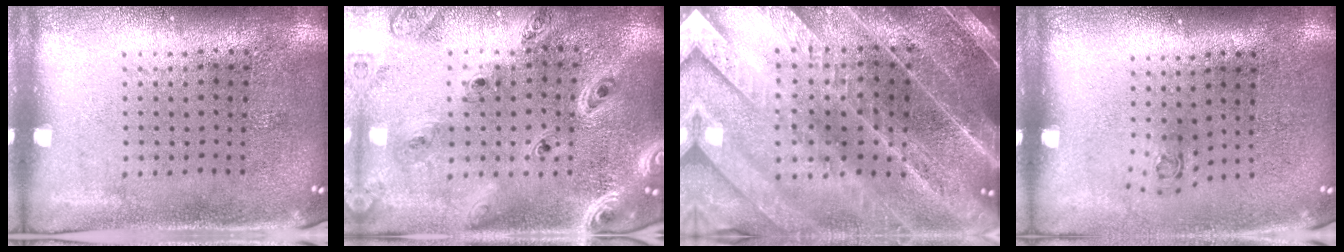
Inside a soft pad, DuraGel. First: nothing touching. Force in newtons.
{"total": 1.8, "press": 1.7, "slide": 0.4}
{"total": 4.0, "press": 3.7, "slide": 1.5}
{"total": 0.7, "press": 0.3, "slide": 0.6}